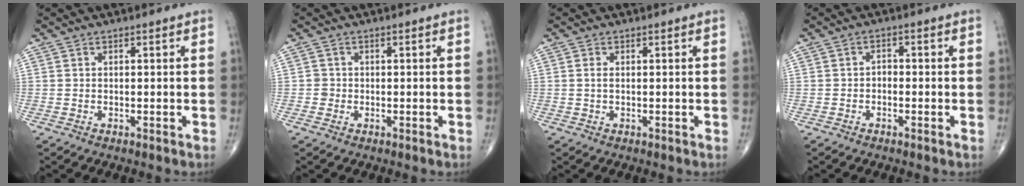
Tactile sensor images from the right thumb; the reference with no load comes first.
{"total": 1.2, "force": [-0.3, 1.2, 0.1], "torque": [0.007, 0.006, -0.007]}
{"total": 1.2, "force": [0.1, 0.6, 1.0], "torque": [-0.023, 0.003, 0.004]}
{"total": 1.6, "force": [-0.6, 1.1, 1.0], "torque": [-0.003, 0.010, -0.016]}